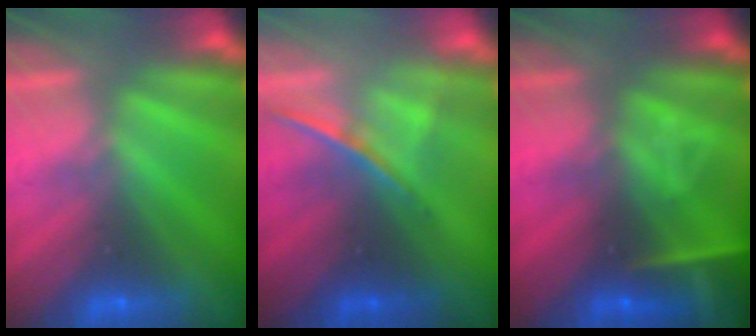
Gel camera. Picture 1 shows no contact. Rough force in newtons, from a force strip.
{"total": 1.7}
{"total": 9.1}